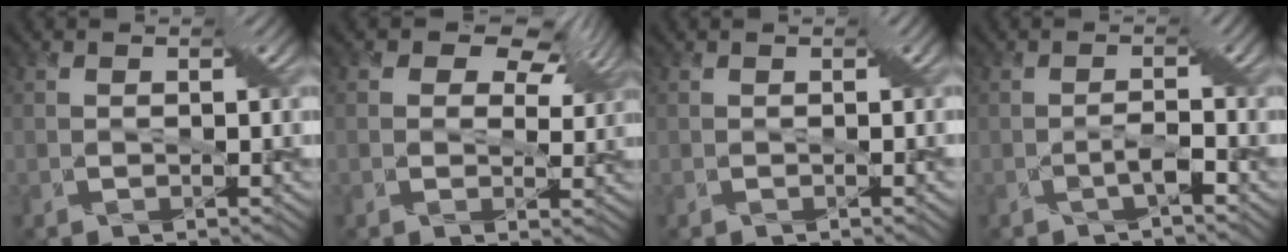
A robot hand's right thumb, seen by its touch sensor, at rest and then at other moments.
{"total": 7.6, "force": [4.3, 4.6, 4.3], "torque": [-0.075, 0.025, 0.051]}
{"total": 0.9, "force": [0.0, -0.1, 0.9], "torque": [-0.019, -0.008, 0.005]}
{"total": 1.6, "force": [-1.0, -1.0, 0.8], "torque": [-0.031, 0.004, -0.012]}